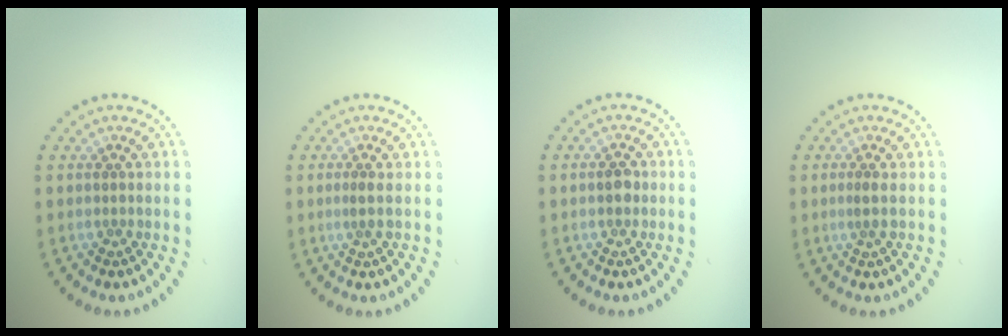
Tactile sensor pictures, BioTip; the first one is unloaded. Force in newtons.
{"total": 0.9, "press": 0.5, "slide": 0.8}
{"total": 1.3, "press": 1.3, "slide": 0.1}
{"total": 0.9, "press": 0.5, "slide": 0.8}